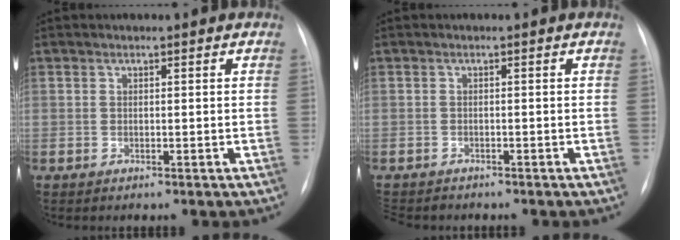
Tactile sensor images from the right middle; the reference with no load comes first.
{"total": 4.6, "force": [-4.0, 1.9, 1.2], "torque": [-0.016, -0.003, -0.057]}